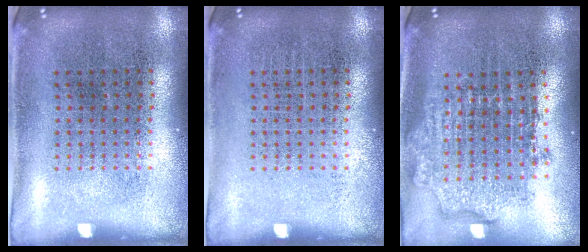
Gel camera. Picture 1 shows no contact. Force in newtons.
{"total": 0.0}
{"total": 1.7, "press": 1.4, "slide": 1.0}